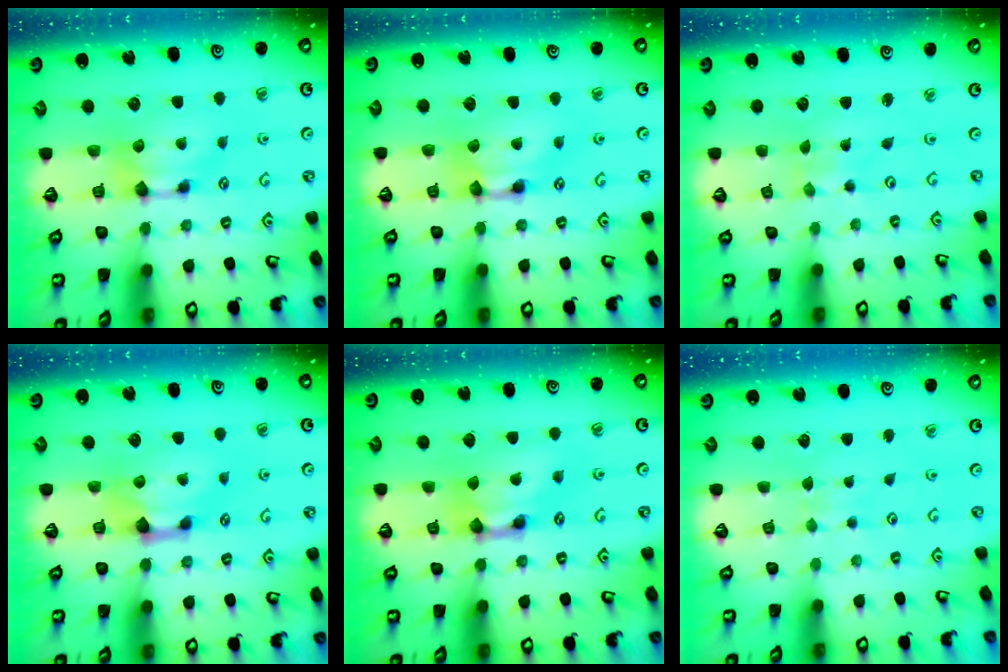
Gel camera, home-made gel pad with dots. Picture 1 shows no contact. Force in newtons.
{"total": 2.2, "press": 2.2, "slide": 0.1}
{"total": 4.6, "press": 4.6, "slide": 0.2}
{"total": 1.6, "press": 1.1, "slide": 1.1}
{"total": 3.0, "press": 3.0, "slide": 0.2}
{"total": 3.8, "press": 3.8, "slide": 0.5}